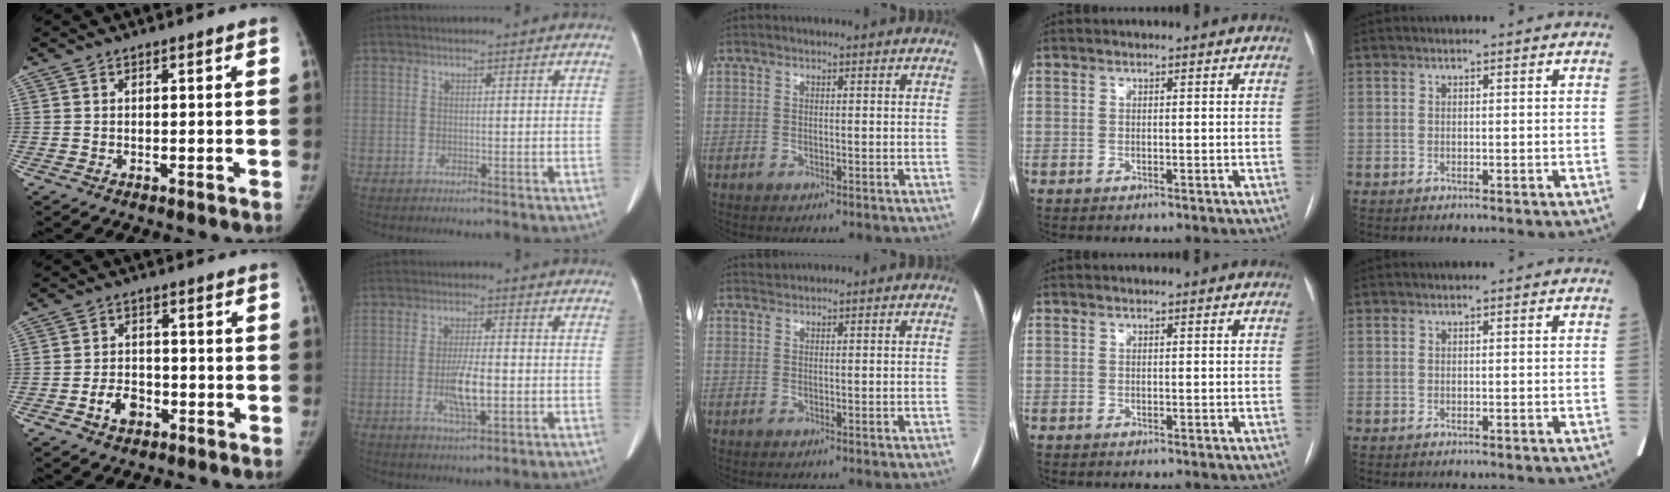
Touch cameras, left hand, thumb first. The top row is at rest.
{"thumb": {"total": 5.0, "force": [-2.2, 3.6, 2.7], "torque": [-0.031, 0.020, -0.035]}, "index": {"total": 5.8, "force": [-1.3, 1.1, 5.6], "torque": [-0.109, -0.007, -0.020]}, "middle": {"total": 0.8, "force": [0.7, -0.2, -0.3], "torque": [-0.004, 0.008, 0.018]}}